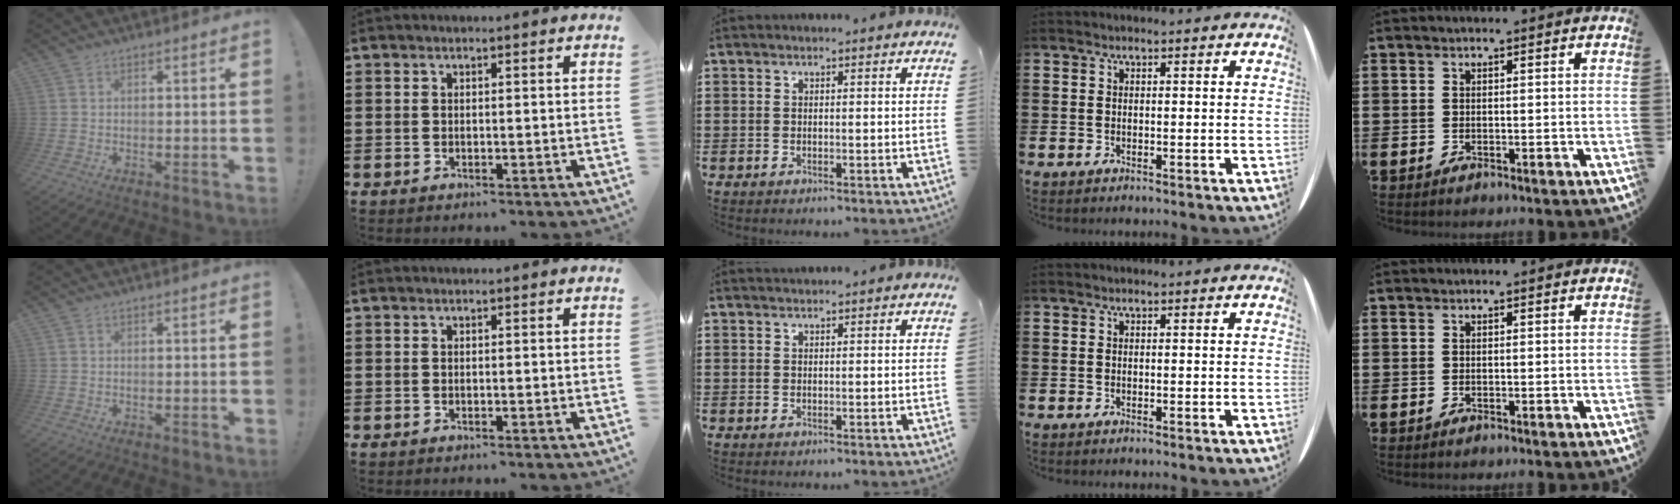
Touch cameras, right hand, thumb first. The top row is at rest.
{"middle": {"total": 0.6, "force": [0.6, 0.0, 0.0], "torque": [-0.002, 0.000, 0.013]}}